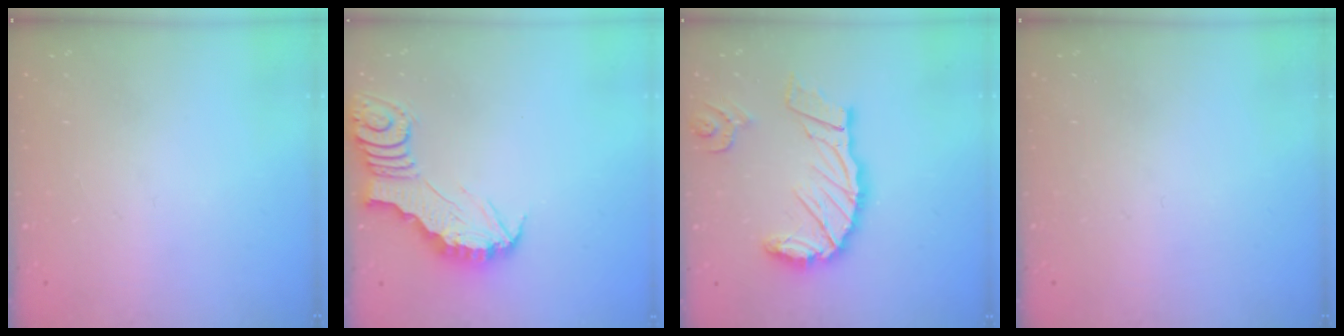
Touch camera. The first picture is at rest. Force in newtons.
{"total": 3.1, "press": 3.1, "slide": 0.2}
{"total": 17.5, "press": 17.4, "slide": 2.0}
{"total": 0.0}